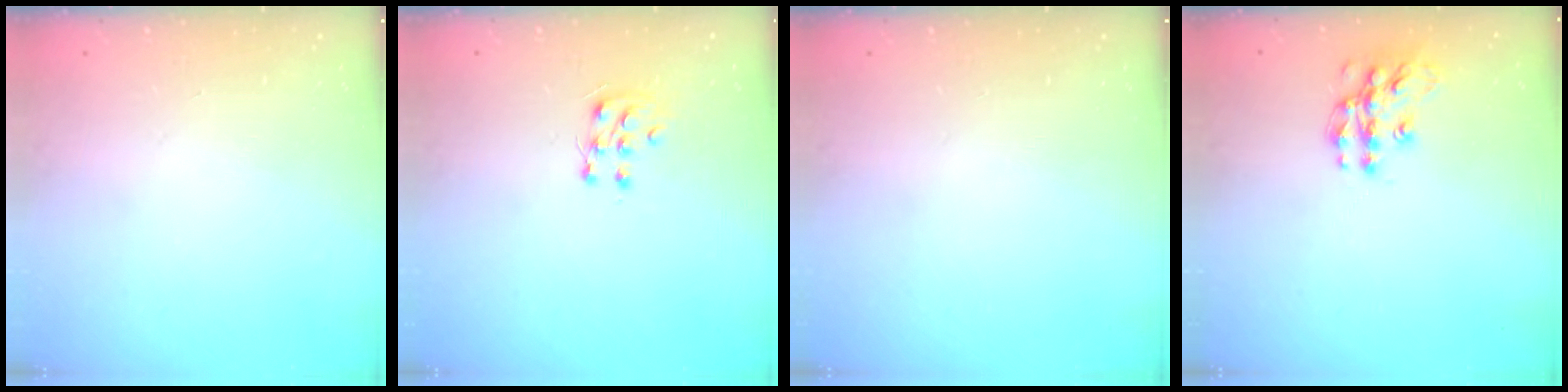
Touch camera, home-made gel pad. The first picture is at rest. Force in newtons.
{"total": 6.8, "press": 6.7, "slide": 0.6}
{"total": 0.0}
{"total": 12.6, "press": 12.6, "slide": 0.8}